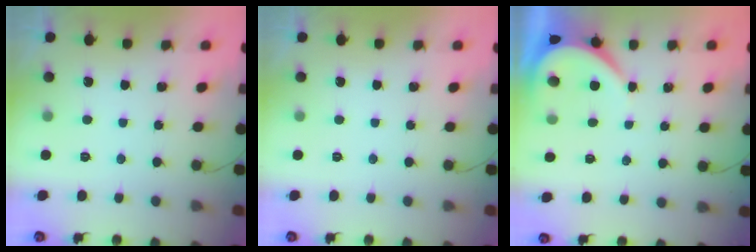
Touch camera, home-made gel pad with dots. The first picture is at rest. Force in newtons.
{"total": 0.0}
{"total": 3.9, "press": 3.9, "slide": 0.6}